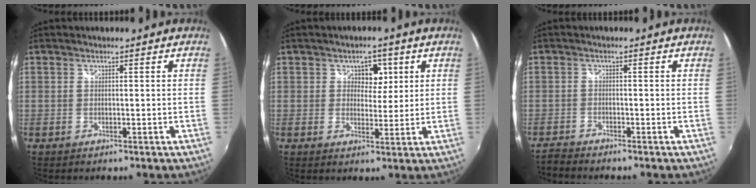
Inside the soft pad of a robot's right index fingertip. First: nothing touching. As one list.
[{"total": 4.1, "force": [1.5, 3.2, 2.0], "torque": [-0.020, 0.003, 0.021]}, {"total": 2.6, "force": [-2.6, 0.0, 0.2], "torque": [-0.013, -0.013, -0.056]}]